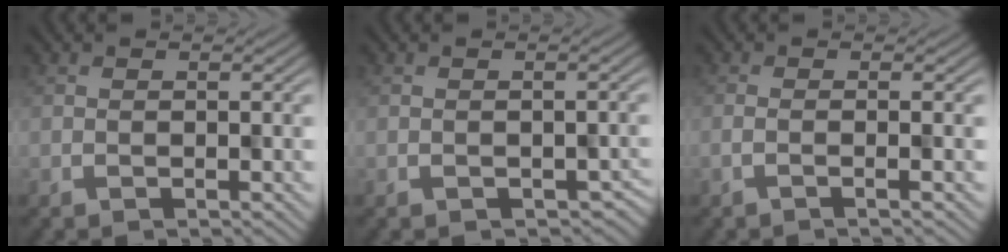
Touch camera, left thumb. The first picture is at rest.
{"total": 2.5, "force": [-1.7, 1.2, 1.4], "torque": [-0.018, -0.003, -0.011]}
{"total": 1.4, "force": [-0.4, 0.0, 1.3], "torque": [-0.011, 0.007, -0.024]}